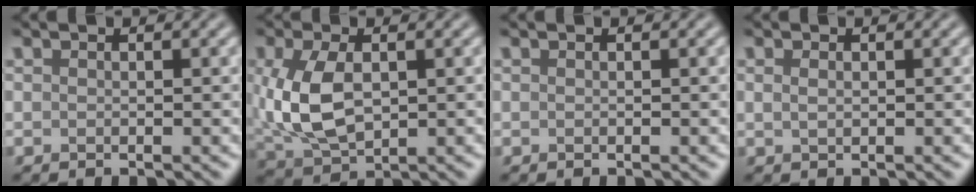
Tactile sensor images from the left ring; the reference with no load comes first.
{"total": 6.6, "force": [0.1, 4.0, 5.2], "torque": [-0.131, -0.002, 0.008]}
{"total": 0.0}
{"total": 0.7, "force": [0.3, 0.4, 0.6], "torque": [-0.013, 0.001, 0.005]}